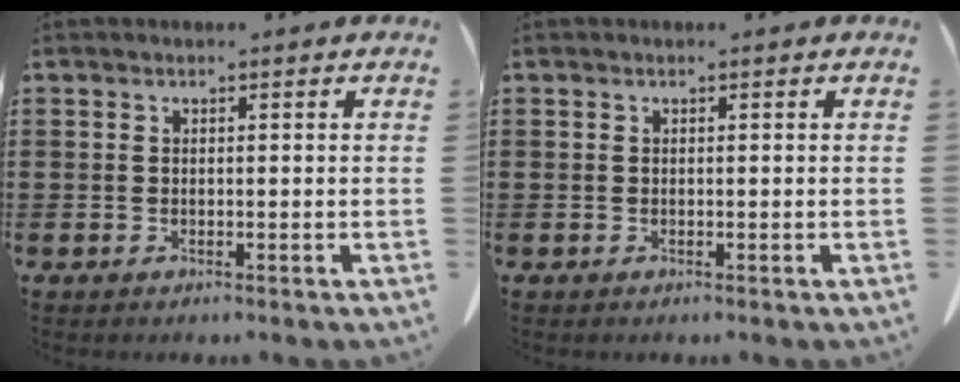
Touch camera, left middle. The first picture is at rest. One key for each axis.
{"total": 0.0}